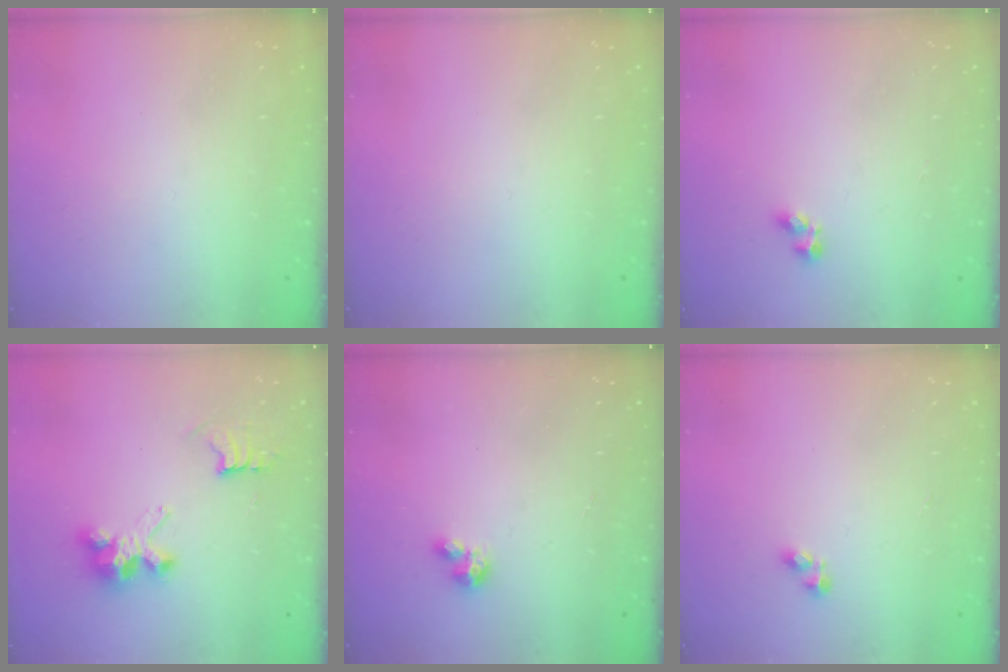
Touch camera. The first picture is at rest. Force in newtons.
{"total": 0.0}
{"total": 4.0, "press": 3.8, "slide": 1.3}
{"total": 9.8, "press": 9.8, "slide": 0.8}
{"total": 2.6, "press": 2.6, "slide": 0.2}
{"total": 1.8, "press": 1.7, "slide": 0.3}